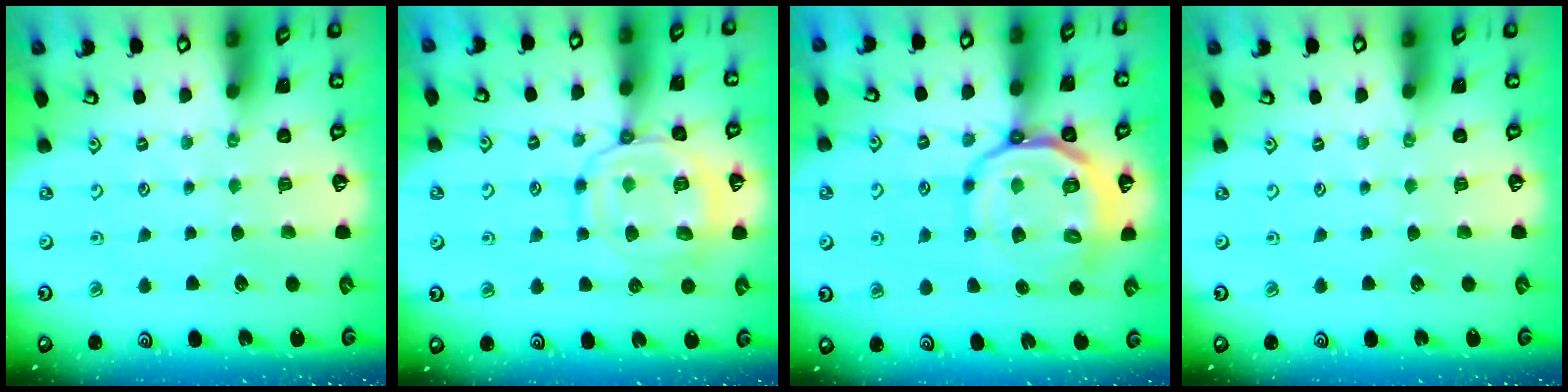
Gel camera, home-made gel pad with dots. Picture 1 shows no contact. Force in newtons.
{"total": 13.7, "press": 13.7, "slide": 1.1}
{"total": 15.3, "press": 15.1, "slide": 2.6}
{"total": 0.0}